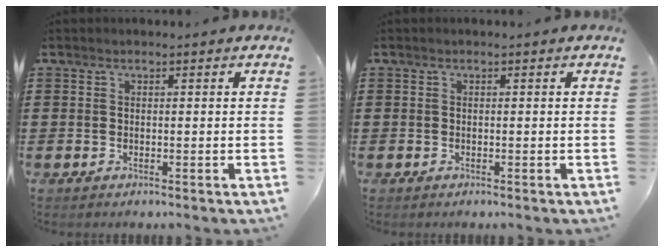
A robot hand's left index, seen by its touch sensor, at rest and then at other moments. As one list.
[{"total": 0.0}]